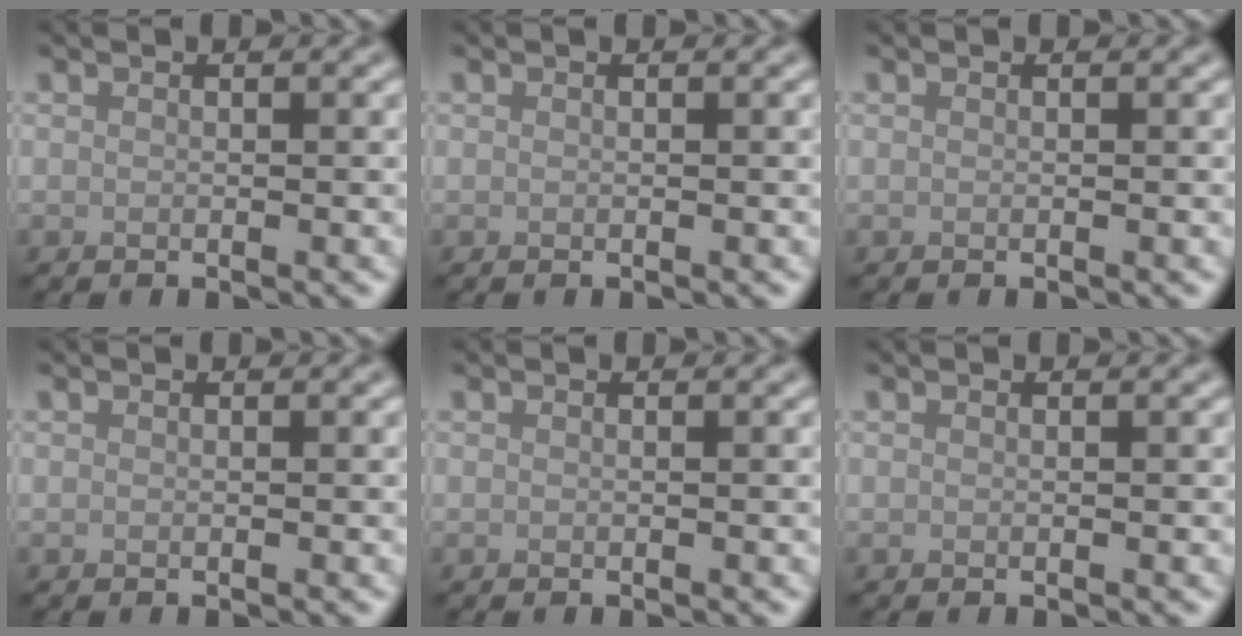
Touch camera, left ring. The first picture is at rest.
{"total": 0.0}
{"total": 0.0}
{"total": 0.0}
{"total": 0.0}
{"total": 0.0}